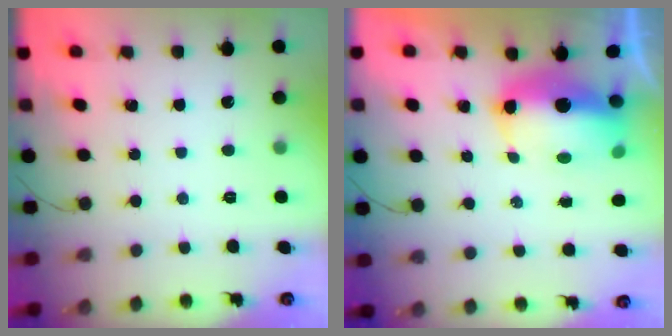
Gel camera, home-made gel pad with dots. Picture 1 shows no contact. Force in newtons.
{"total": 12.4, "press": 12.4, "slide": 1.3}